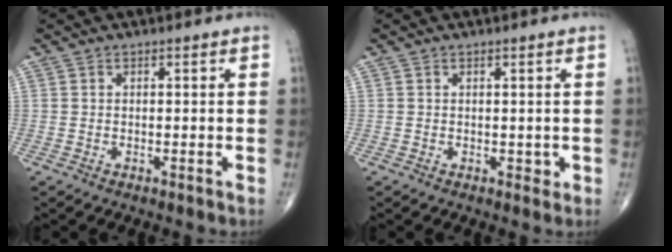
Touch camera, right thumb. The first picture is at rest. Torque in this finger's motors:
{"motor_torque": [0.26, 0.11, -0.06, -0.18, 0.06]}